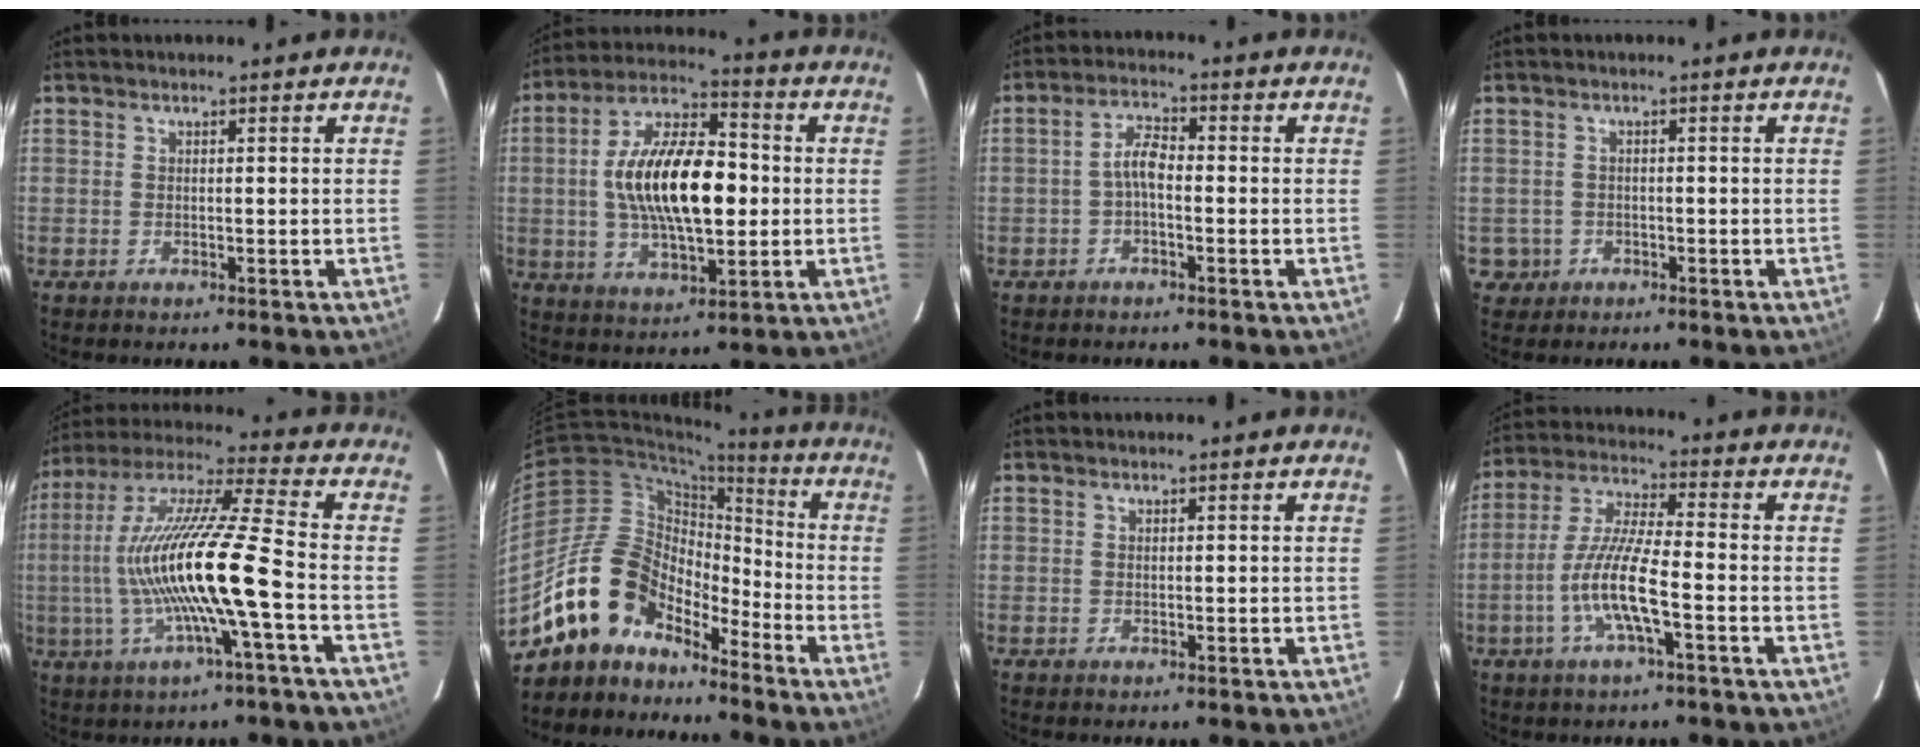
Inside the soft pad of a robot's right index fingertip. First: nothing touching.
{"total": 17.9, "force": [-0.1, 7.8, 16.1], "torque": [-0.296, 0.014, -0.002]}
{"total": 3.6, "force": [-1.1, 1.4, 3.1], "torque": [-0.066, 0.013, -0.024]}
{"total": 3.2, "force": [-1.0, 3.0, 0.1], "torque": [-0.008, 0.011, -0.011]}
{"total": 18.0, "force": [-3.4, -0.2, 17.6], "torque": [-0.333, -0.005, -0.061]}
{"total": 14.1, "force": [-11.1, 7.4, 4.4], "torque": [-0.086, 0.028, -0.209]}
{"total": 0.0}
{"total": 10.6, "force": [-3.7, 1.5, 9.8], "torque": [-0.209, -0.004, -0.071]}